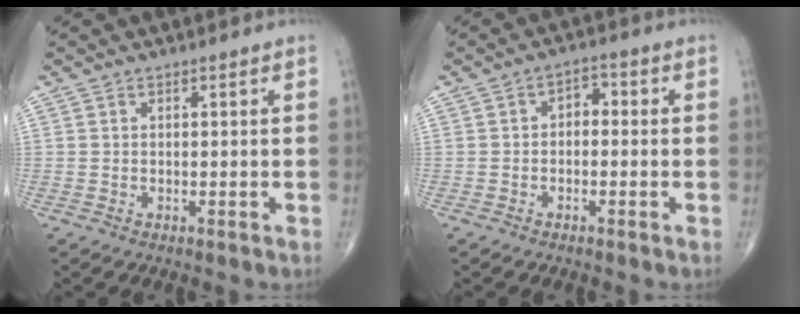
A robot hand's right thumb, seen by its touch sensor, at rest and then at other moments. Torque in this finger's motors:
{"motor_torque": [-0.22, 0.11, 0.16, 0.10, 0.02]}